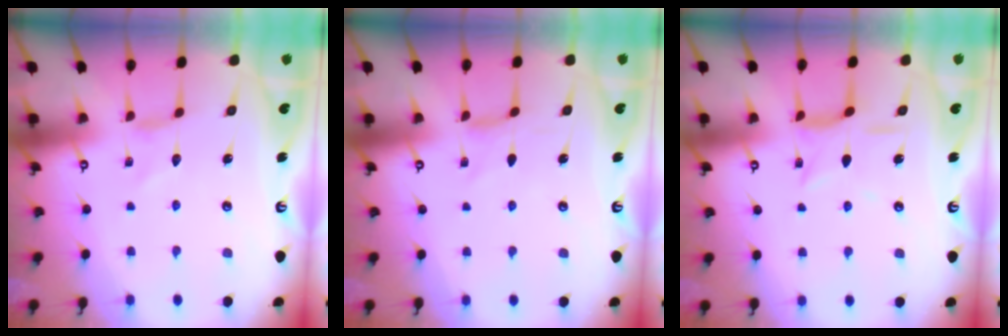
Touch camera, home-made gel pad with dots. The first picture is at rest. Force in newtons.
{"total": 0.0}
{"total": 5.8, "press": 5.8, "slide": 0.2}